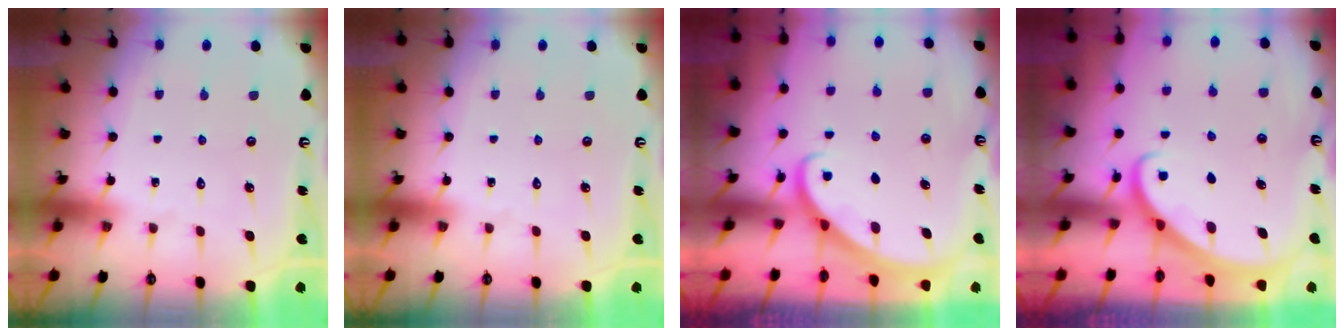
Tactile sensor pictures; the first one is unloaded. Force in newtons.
{"total": 0.0}
{"total": 2.8, "press": 2.8, "slide": 0.2}
{"total": 2.8, "press": 2.8, "slide": 0.2}